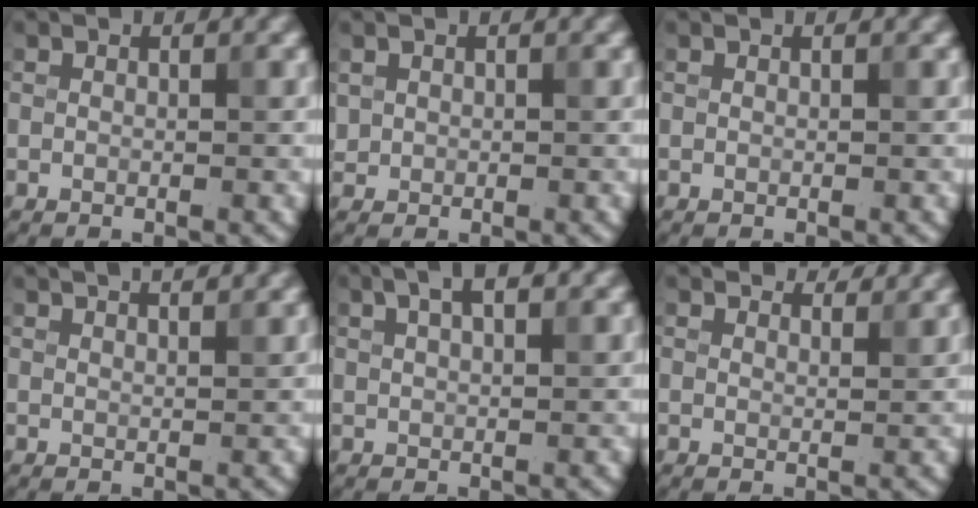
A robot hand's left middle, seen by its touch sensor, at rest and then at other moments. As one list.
[{"total": 0.7, "force": [0.1, 0.7, 0.0], "torque": [0.004, -0.001, 0.010]}, {"total": 0.0}, {"total": 3.6, "force": [3.2, 0.5, 1.4], "torque": [-0.014, 0.017, 0.038]}, {"total": 3.7, "force": [2.3, 1.3, 2.6], "torque": [-0.043, 0.014, 0.035]}, {"total": 3.6, "force": [3.5, 0.4, 0.9], "torque": [-0.026, 0.010, 0.043]}]